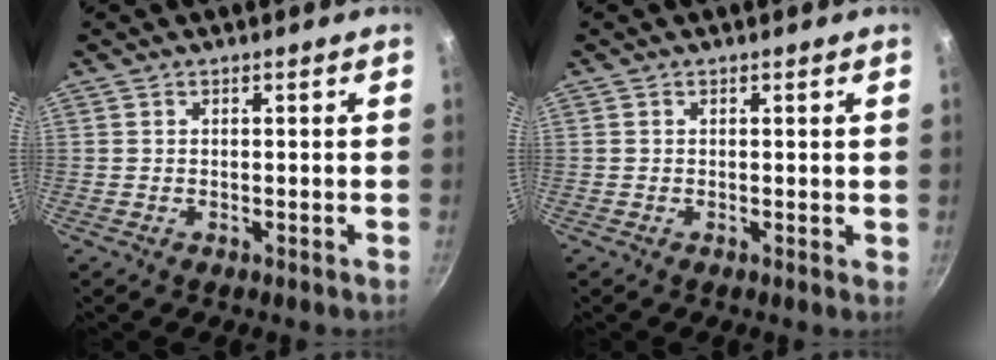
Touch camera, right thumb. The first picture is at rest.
{"total": 0.7, "force": [0.2, 0.3, 0.6], "torque": [-0.004, -0.001, 0.001]}